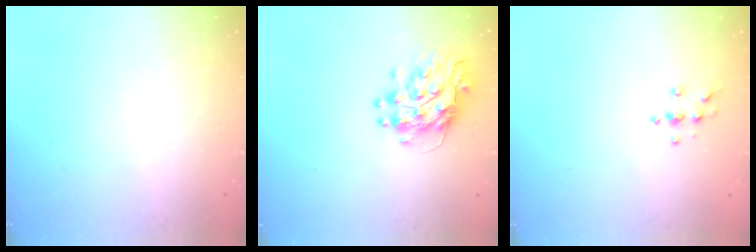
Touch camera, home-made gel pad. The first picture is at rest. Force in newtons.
{"total": 11.5, "press": 11.5, "slide": 1.0}
{"total": 4.0, "press": 3.9, "slide": 0.4}